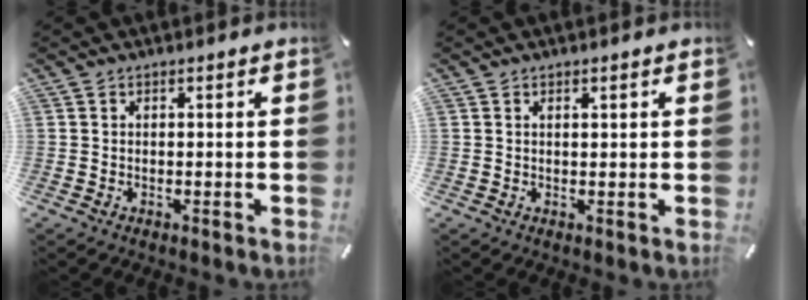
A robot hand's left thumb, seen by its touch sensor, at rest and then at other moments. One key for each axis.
{"total": 0.7, "fx": 0.4, "fy": 0.2, "fz": 0.6, "tx": -0.011, "ty": 0.000, "tz": 0.006}